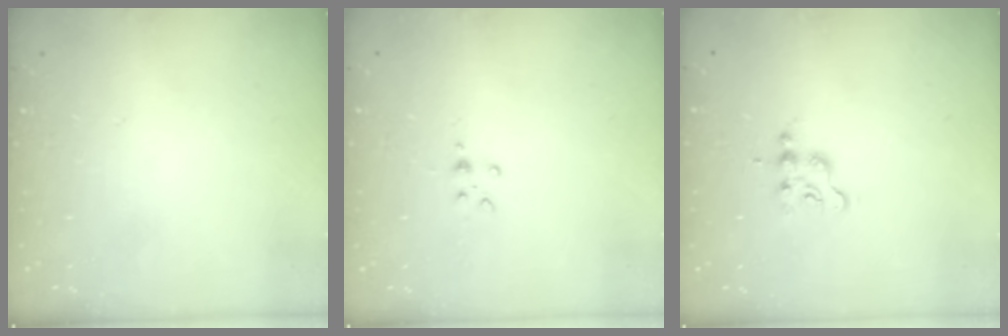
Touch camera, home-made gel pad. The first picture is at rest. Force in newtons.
{"total": 2.0, "press": 1.9, "slide": 0.5}
{"total": 2.9, "press": 2.9, "slide": 0.4}